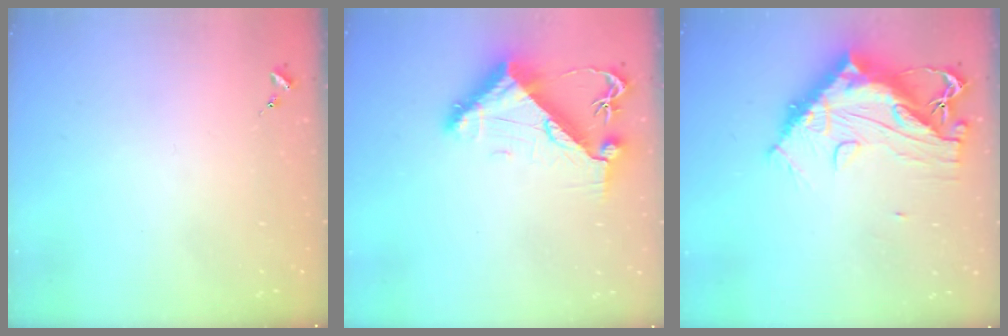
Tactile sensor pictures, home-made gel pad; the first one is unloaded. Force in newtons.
{"total": 10.3, "press": 10.2, "slide": 1.5}
{"total": 16.4, "press": 16.3, "slide": 1.5}